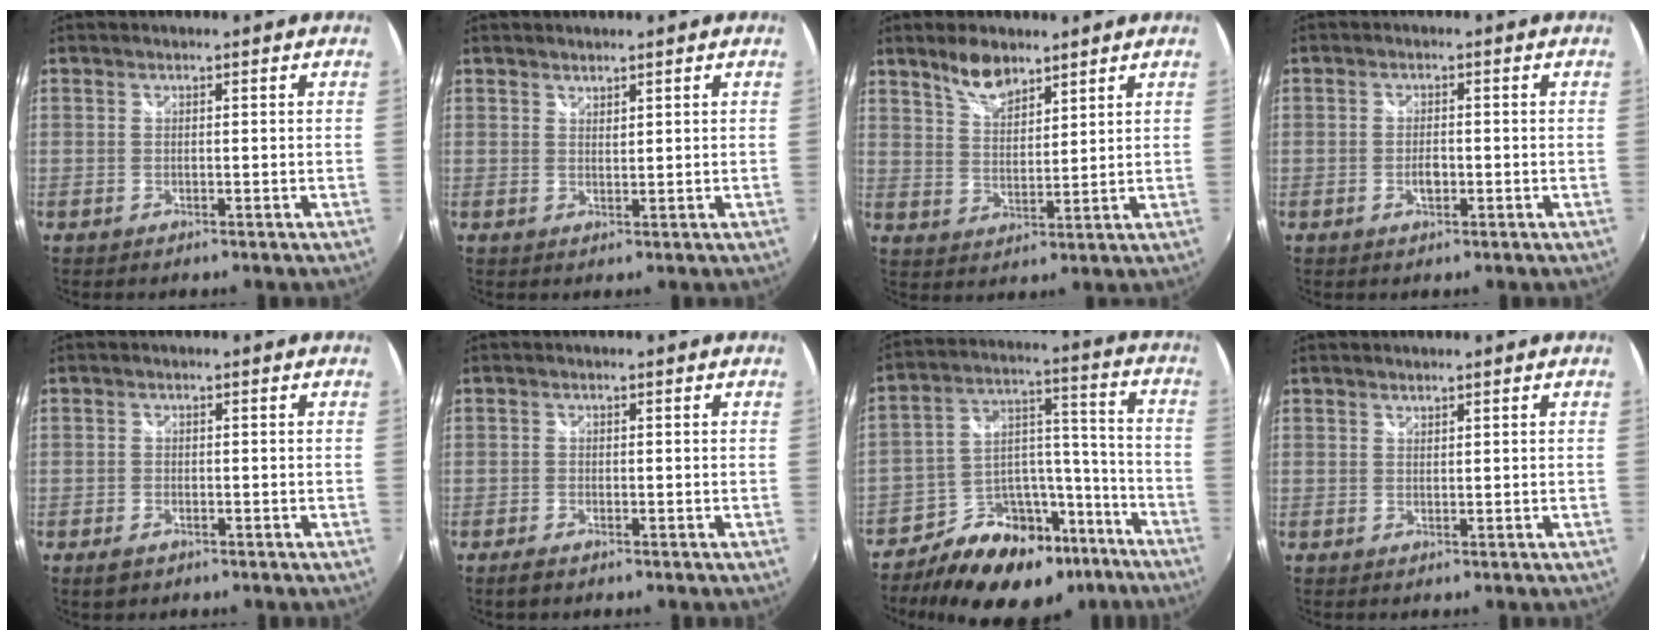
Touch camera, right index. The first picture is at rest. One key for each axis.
{"total": 1.1, "fx": 1.1, "fy": 0.3, "fz": 0.2, "tx": -0.001, "ty": 0.000, "tz": 0.019}
{"total": 6.5, "fx": 5.0, "fy": 2.6, "fz": 3.3, "tx": -0.053, "ty": 0.002, "tz": 0.095}
{"total": 2.1, "fx": -0.8, "fy": 1.1, "fz": 1.6, "tx": -0.028, "ty": 0.000, "tz": -0.014}
{"total": 2.6, "fx": -1.6, "fy": 1.5, "fz": 1.3, "tx": -0.026, "ty": -0.003, "tz": -0.026}
{"total": 2.0, "fx": -1.5, "fy": 0.7, "fz": 1.1, "tx": -0.024, "ty": -0.005, "tz": -0.028}
{"total": 20.4, "fx": -14.2, "fy": 11.9, "fz": 8.6, "tx": -0.156, "ty": 0.069, "tz": -0.194}
{"total": 0.5, "fx": 0.5, "fy": 0.1, "fz": 0.0, "tx": 0.001, "ty": 0.000, "tz": 0.010}